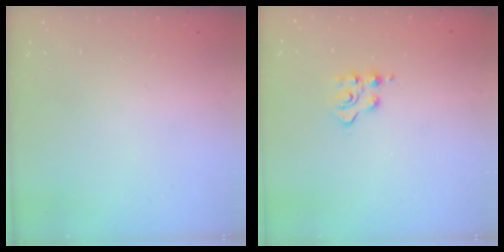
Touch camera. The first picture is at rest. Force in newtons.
{"total": 3.3, "press": 3.3, "slide": 0.6}